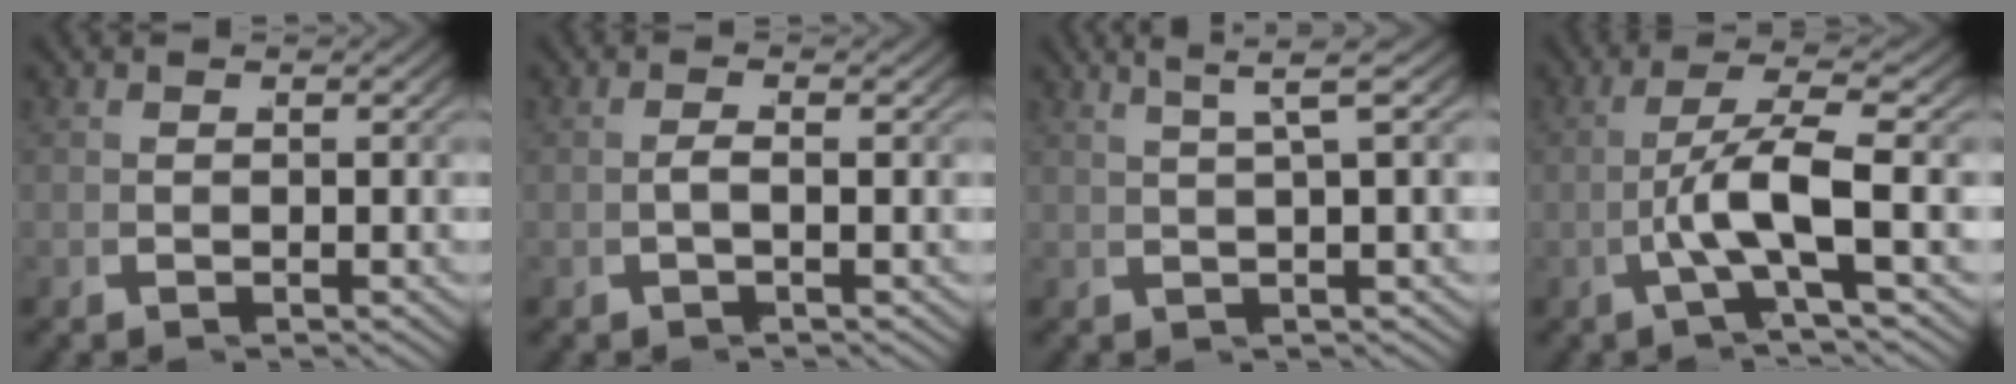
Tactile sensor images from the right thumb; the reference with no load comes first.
{"total": 1.0, "force": [-0.3, 0.3, 0.9], "torque": [-0.030, 0.003, -0.003]}
{"total": 4.2, "force": [2.6, 0.9, 3.2], "torque": [-0.032, 0.024, 0.032]}
{"total": 5.3, "force": [-0.2, 0.7, 5.2], "torque": [-0.109, -0.002, -0.002]}